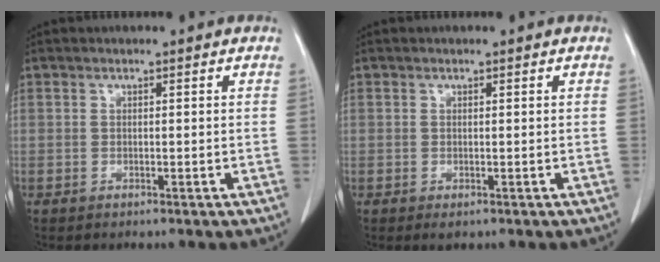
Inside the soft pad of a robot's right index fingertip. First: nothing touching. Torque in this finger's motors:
{"motor_torque": [-0.08, -0.03, -0.08, -0.04]}